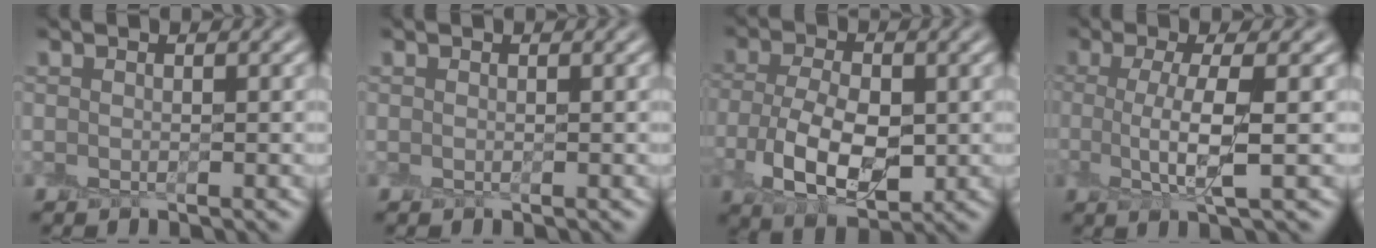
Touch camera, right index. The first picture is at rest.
{"total": 0.0}
{"total": 7.1, "force": [-1.1, 4.5, 5.4], "torque": [-0.113, 0.001, -0.016]}
{"total": 4.2, "force": [0.0, 1.0, 4.1], "torque": [-0.081, 0.003, 0.000]}